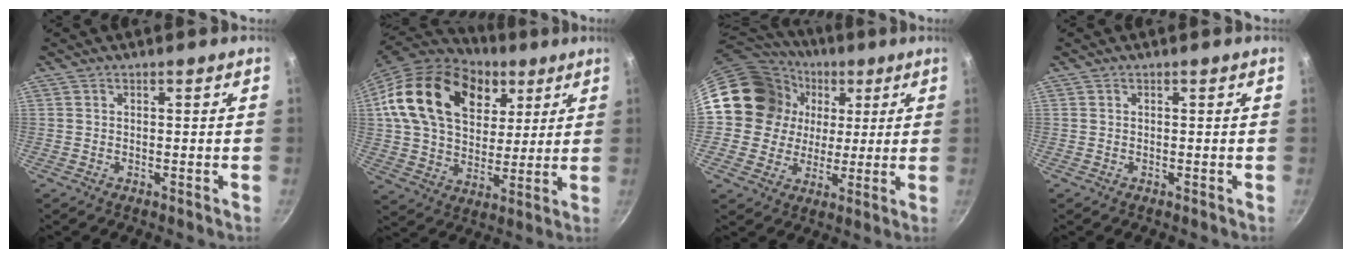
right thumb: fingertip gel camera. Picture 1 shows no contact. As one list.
[{"total": 24.5, "force": [9.6, 16.8, 15.0], "torque": [-0.238, -0.008, 0.164]}, {"total": 18.1, "force": [3.4, 16.4, 6.7], "torque": [-0.105, 0.016, 0.057]}, {"total": 0.0}]